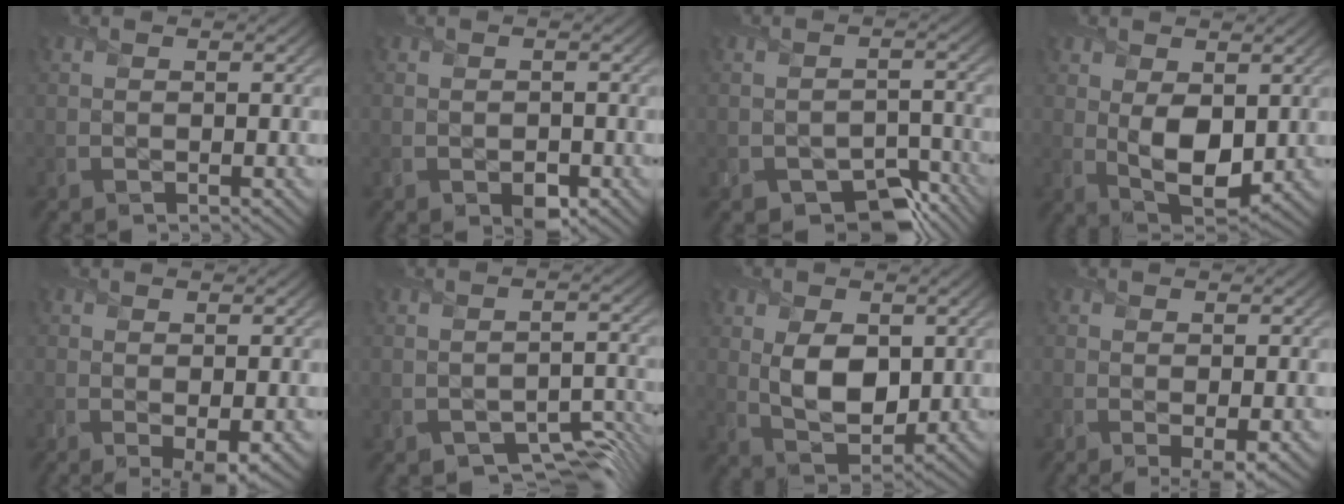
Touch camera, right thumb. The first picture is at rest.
{"total": 2.2, "force": [-0.9, 1.6, 1.2], "torque": [-0.021, -0.014, -0.014]}
{"total": 5.5, "force": [-3.7, 3.2, 2.5], "torque": [-0.030, -0.009, -0.060]}
{"total": 6.9, "force": [0.6, 4.2, 5.4], "torque": [-0.112, -0.013, 0.015]}
{"total": 3.0, "force": [-0.6, 1.1, 2.7], "torque": [-0.050, -0.014, -0.010]}
{"total": 5.2, "force": [-3.4, 2.7, 2.9], "torque": [-0.034, -0.018, -0.048]}
{"total": 7.3, "force": [1.1, 4.8, 5.4], "torque": [-0.108, -0.009, 0.021]}
{"total": 2.6, "force": [-0.6, 0.7, 2.4], "torque": [-0.045, -0.012, -0.010]}